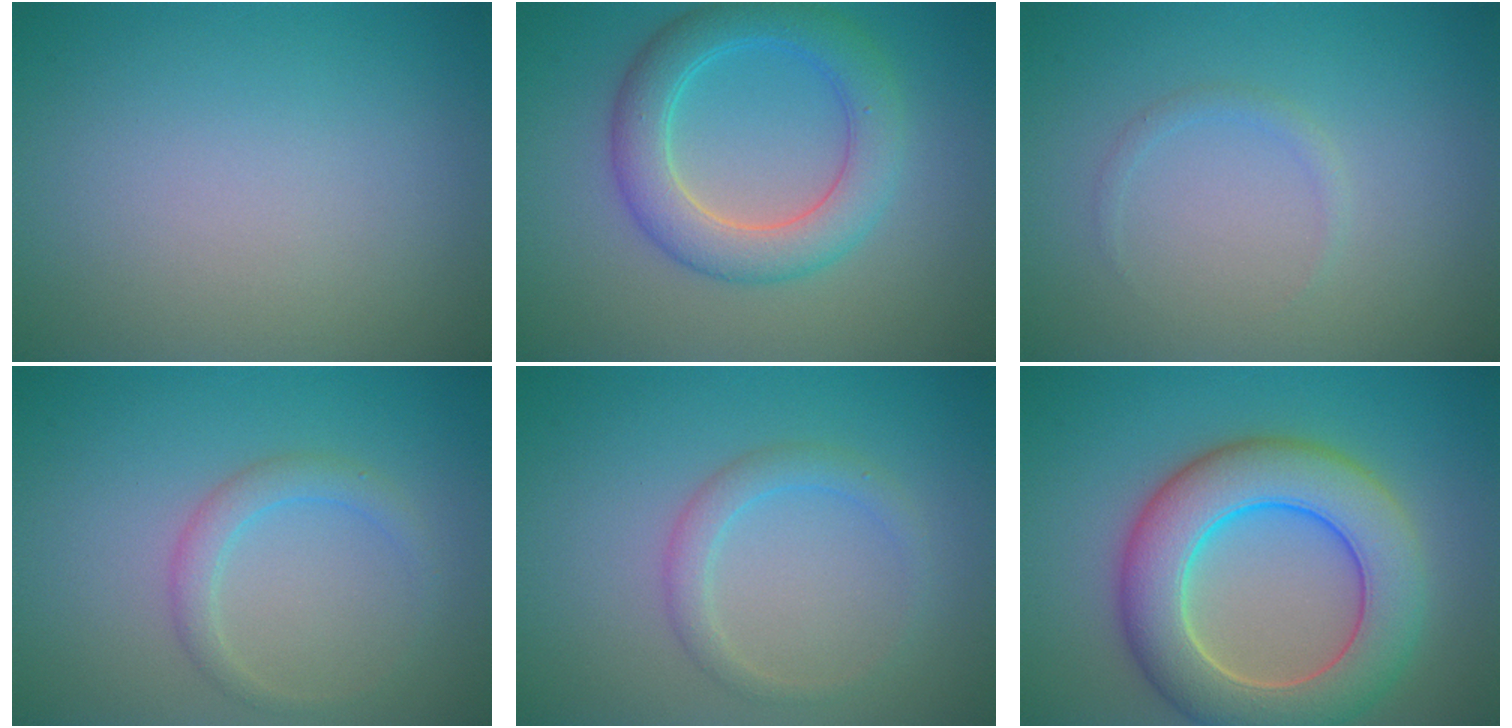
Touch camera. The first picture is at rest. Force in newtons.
{"total": 5.3, "press": 5.3, "slide": 0.2}
{"total": 0.8, "press": 0.8, "slide": 0.0}
{"total": 2.0, "press": 2.0, "slide": 0.2}
{"total": 2.0, "press": 2.0, "slide": 0.0}
{"total": 9.1, "press": 9.1, "slide": 0.5}